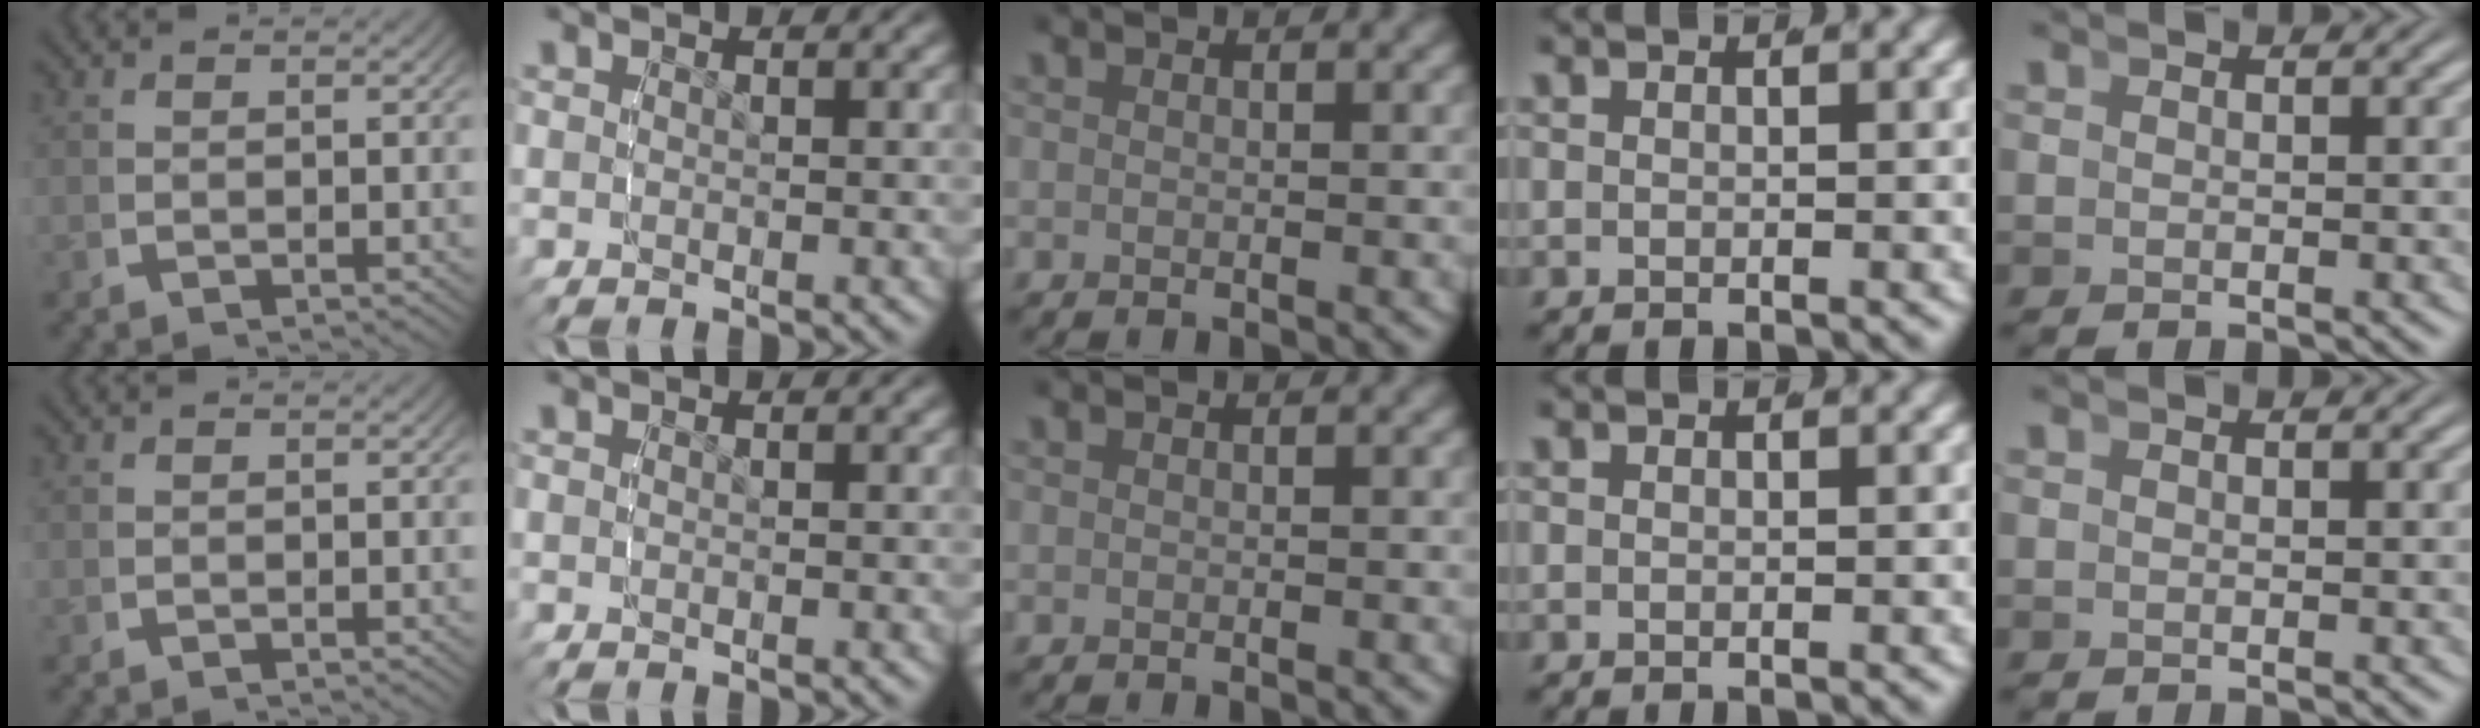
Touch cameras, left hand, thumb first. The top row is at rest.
{}